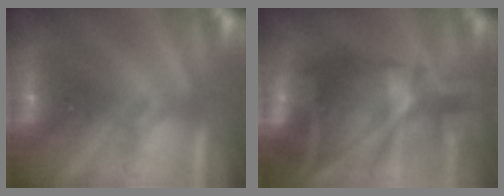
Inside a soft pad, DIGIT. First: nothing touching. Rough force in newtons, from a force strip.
{"total": 6.9}